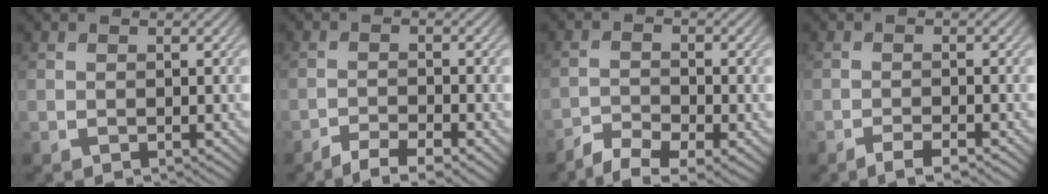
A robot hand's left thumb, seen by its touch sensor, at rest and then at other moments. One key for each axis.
{"total": 3.7, "fx": -2.8, "fy": 0.6, "fz": 2.3, "tx": -0.042, "ty": 0.001, "tz": -0.052}
{"total": 5.0, "fx": -3.9, "fy": 1.4, "fz": 2.9, "tx": -0.053, "ty": -0.008, "tz": -0.067}
{"total": 2.3, "fx": -1.7, "fy": 0.3, "fz": 1.5, "tx": -0.024, "ty": 0.003, "tz": -0.036}